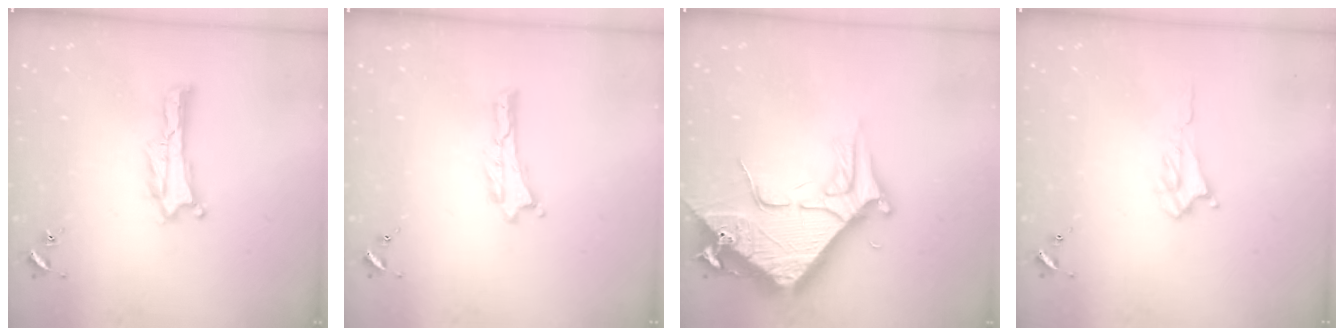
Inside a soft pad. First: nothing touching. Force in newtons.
{"total": 0.0}
{"total": 12.0, "press": 11.9, "slide": 1.4}
{"total": 2.5, "press": 2.5, "slide": 0.3}